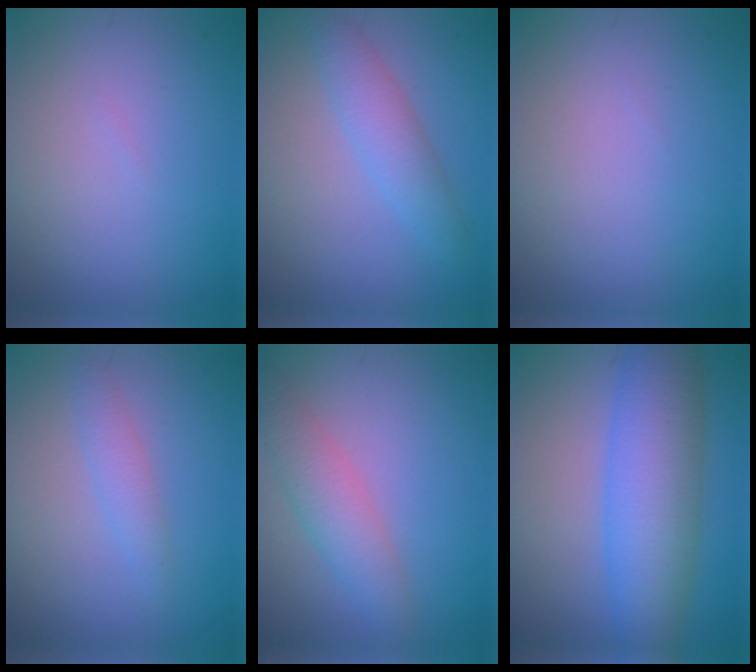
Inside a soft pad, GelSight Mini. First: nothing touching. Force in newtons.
{"total": 3.1, "press": 3.0, "slide": 0.1}
{"total": 0.0}
{"total": 1.8, "press": 1.8, "slide": 0.1}
{"total": 3.5, "press": 3.5, "slide": 0.2}
{"total": 8.1, "press": 8.1, "slide": 0.2}